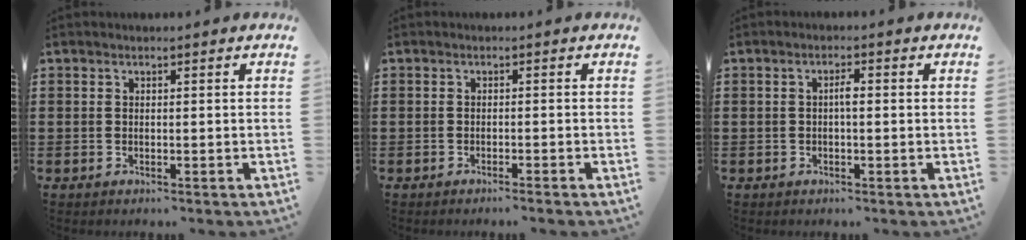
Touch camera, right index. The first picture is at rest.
{"total": 0.9, "force": [-0.8, -0.2, 0.4], "torque": [-0.006, -0.001, -0.017]}
{"total": 1.6, "force": [-0.2, 0.4, 1.5], "torque": [-0.030, 0.003, -0.004]}